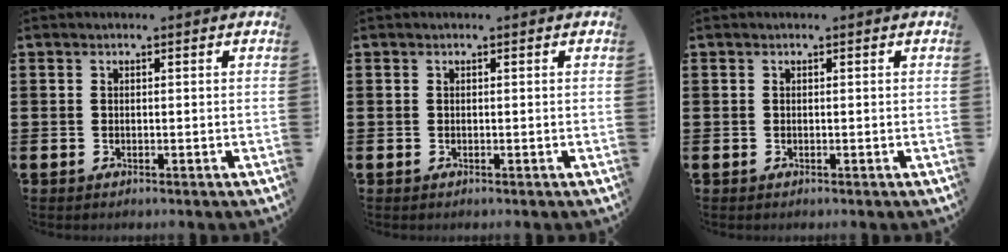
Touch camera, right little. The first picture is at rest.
{"total": 0.0}
{"total": 0.0}